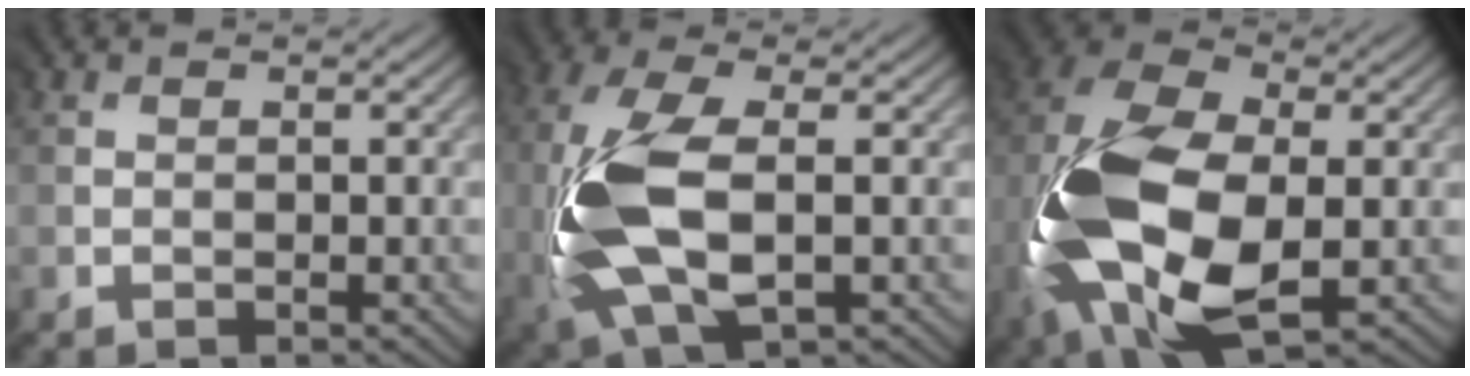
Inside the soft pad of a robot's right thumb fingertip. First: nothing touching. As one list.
[{"total": 11.1, "force": [-1.4, 5.4, 9.6], "torque": [-0.246, 0.009, -0.028]}, {"total": 15.8, "force": [-2.6, 9.7, 12.1], "torque": [-0.295, -0.012, -0.047]}]